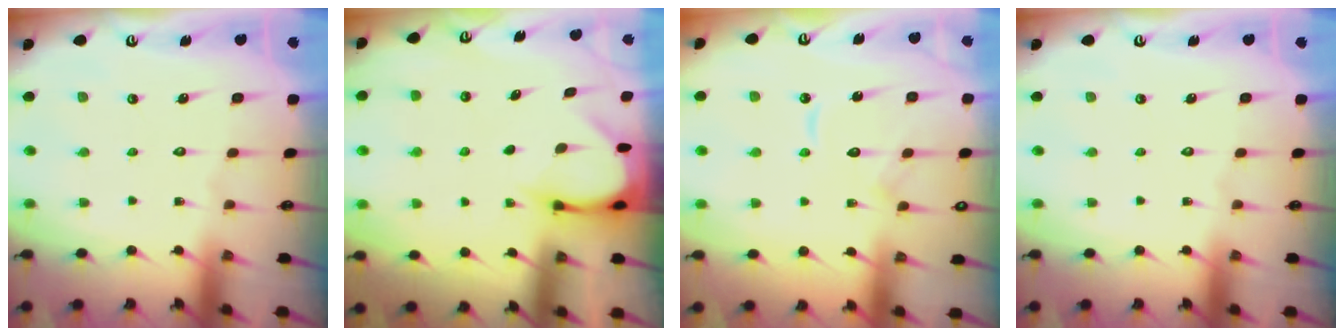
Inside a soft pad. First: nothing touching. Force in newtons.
{"total": 3.7, "press": 3.7, "slide": 0.2}
{"total": 9.4, "press": 9.4, "slide": 0.8}
{"total": 0.0}